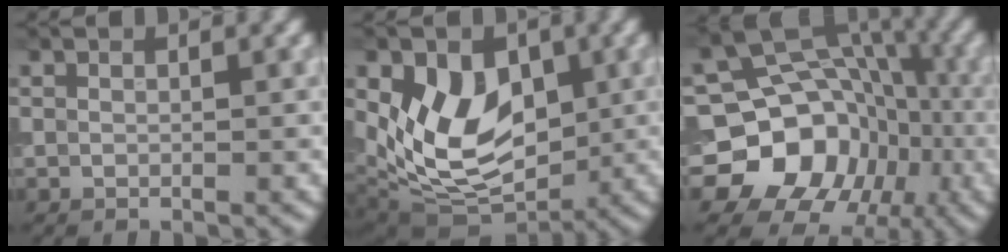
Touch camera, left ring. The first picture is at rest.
{"total": 8.2, "force": [1.0, 5.6, 5.9], "torque": [-0.105, -0.018, 0.018]}
{"total": 15.9, "force": [-4.8, 13.7, 6.6], "torque": [-0.094, -0.004, -0.108]}